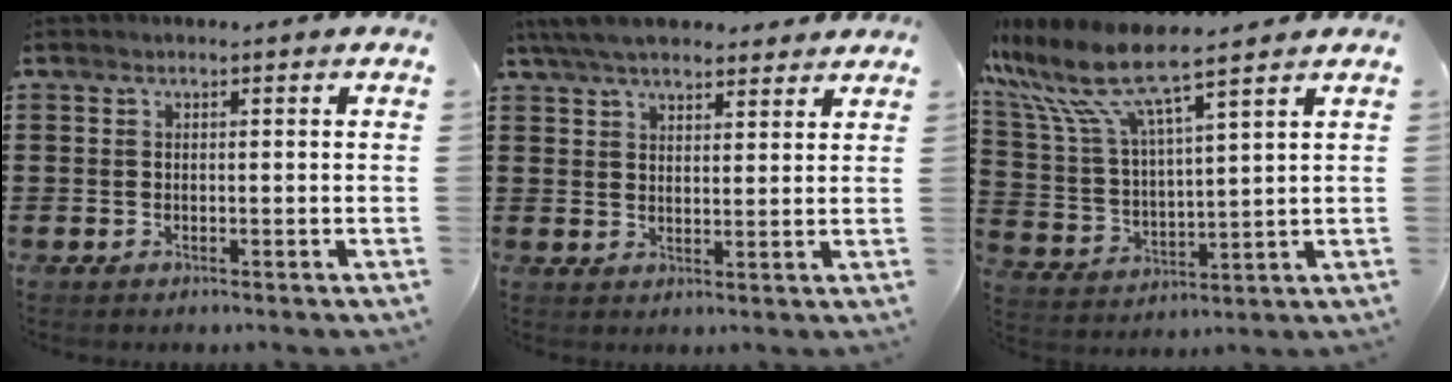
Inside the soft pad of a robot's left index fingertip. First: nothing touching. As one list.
[{"total": 6.2, "force": [5.4, 1.9, 2.4], "torque": [-0.063, -0.006, 0.102]}, {"total": 9.6, "force": [7.9, 1.3, 5.4], "torque": [-0.146, -0.045, 0.133]}]